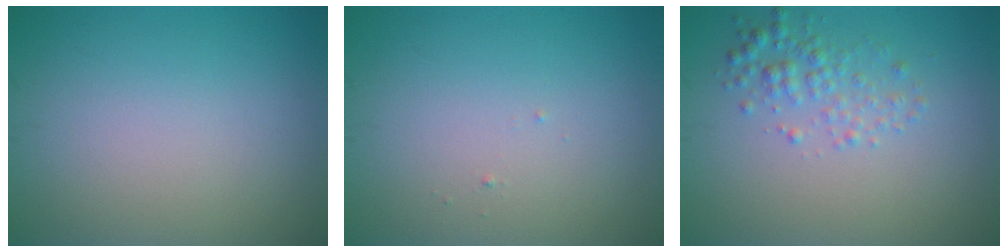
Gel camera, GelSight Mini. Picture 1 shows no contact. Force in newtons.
{"total": 0.0}
{"total": 2.3, "press": 2.3, "slide": 0.1}